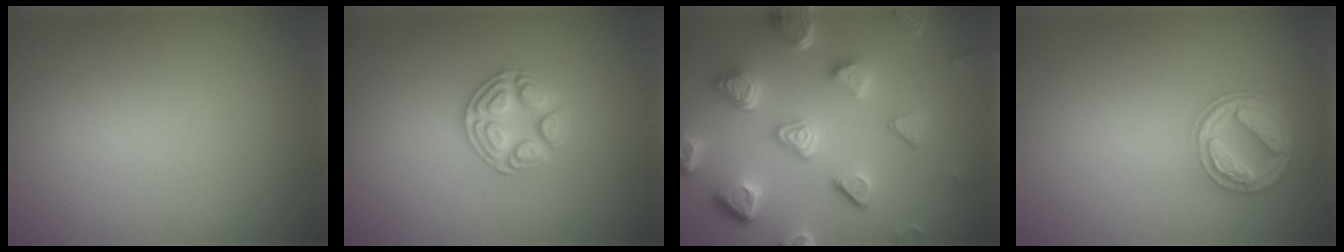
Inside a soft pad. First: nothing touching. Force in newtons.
{"total": 2.9, "press": 2.7, "slide": 1.0}
{"total": 6.7, "press": 5.4, "slide": 4.0}
{"total": 4.2, "press": 3.4, "slide": 2.4}